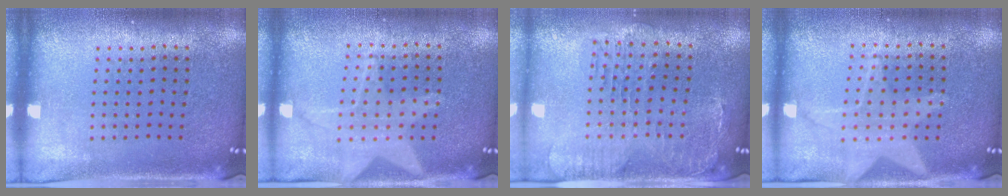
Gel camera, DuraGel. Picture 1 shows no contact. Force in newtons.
{"total": 1.3, "press": 1.2, "slide": 0.3}
{"total": 0.9, "press": 0.8, "slide": 0.3}
{"total": 1.3, "press": 1.2, "slide": 0.3}